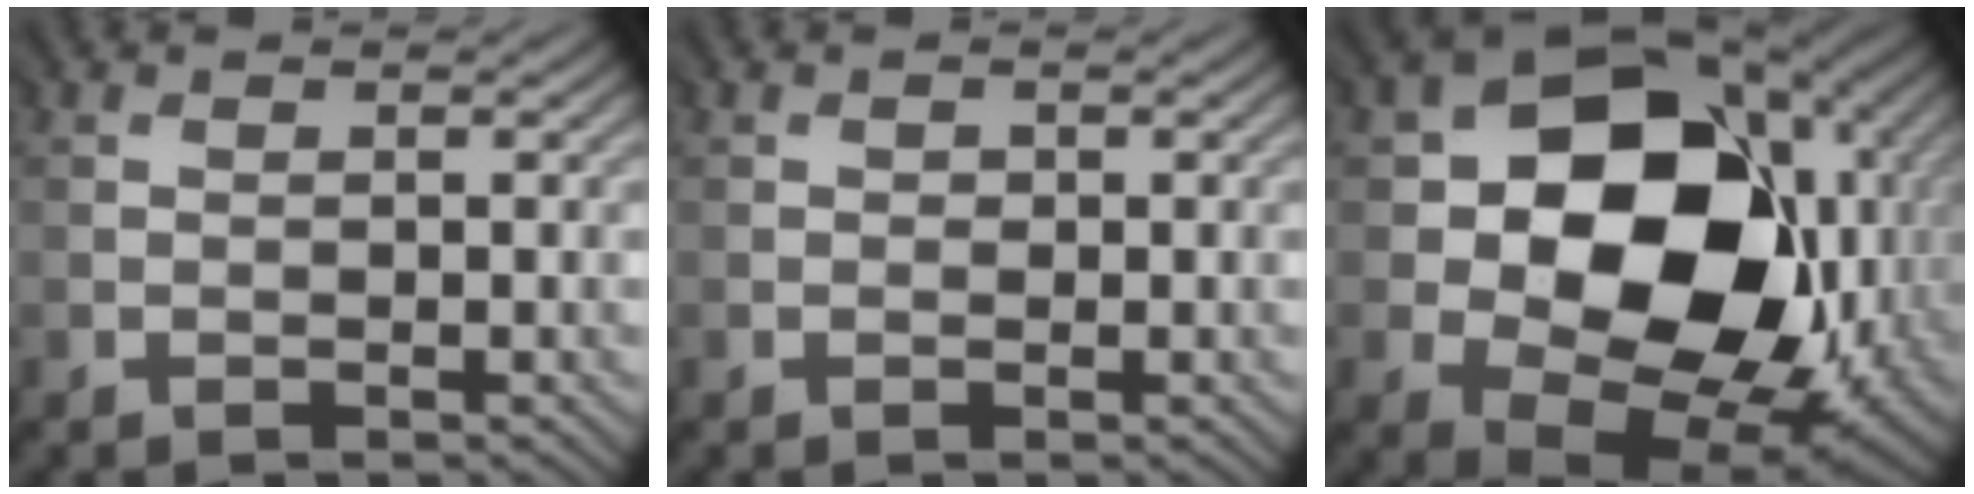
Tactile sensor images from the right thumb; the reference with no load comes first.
{"total": 0.6, "force": [0.1, 0.6, 0.2], "torque": [-0.001, -0.002, 0.000]}
{"total": 18.3, "force": [0.8, 13.5, 12.4], "torque": [-0.206, -0.038, 0.031]}